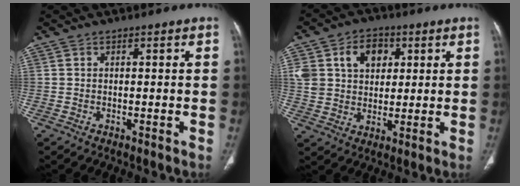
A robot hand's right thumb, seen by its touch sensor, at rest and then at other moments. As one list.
[{"total": 11.7, "force": [3.9, 8.8, 6.6], "torque": [-0.085, -0.001, 0.074]}]